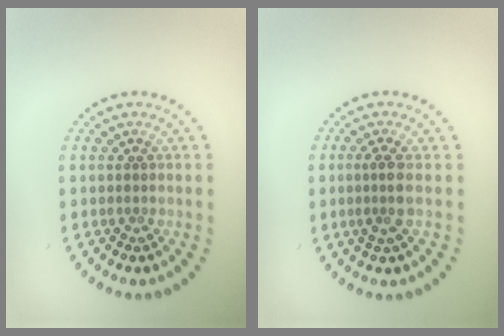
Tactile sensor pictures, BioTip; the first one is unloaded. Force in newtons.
{"total": 2.1, "press": 1.7, "slide": 1.1}